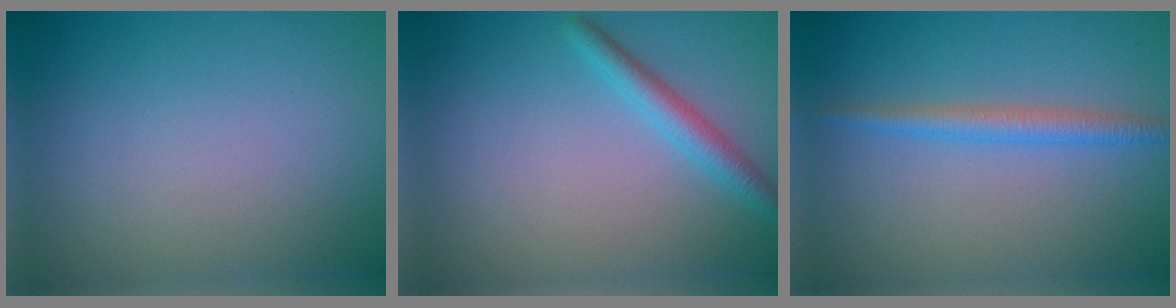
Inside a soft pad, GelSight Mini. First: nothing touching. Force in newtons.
{"total": 2.3, "press": 2.3, "slide": 0.1}
{"total": 2.2, "press": 2.2, "slide": 0.1}